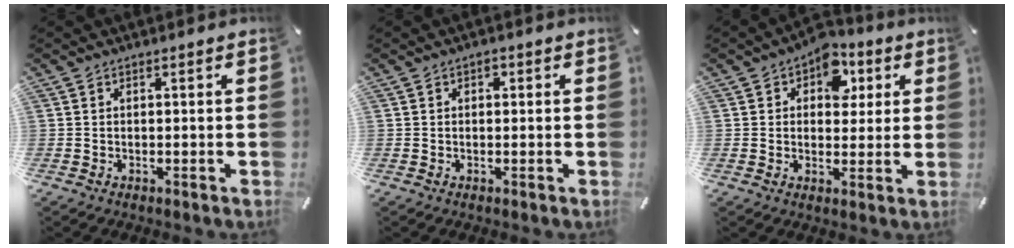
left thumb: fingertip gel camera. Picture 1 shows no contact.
{"total": 1.1, "force": [0.2, 0.9, 0.5], "torque": [-0.011, 0.005, 0.003]}
{"total": 8.8, "force": [3.4, 6.6, 4.8], "torque": [-0.056, -0.011, 0.054]}